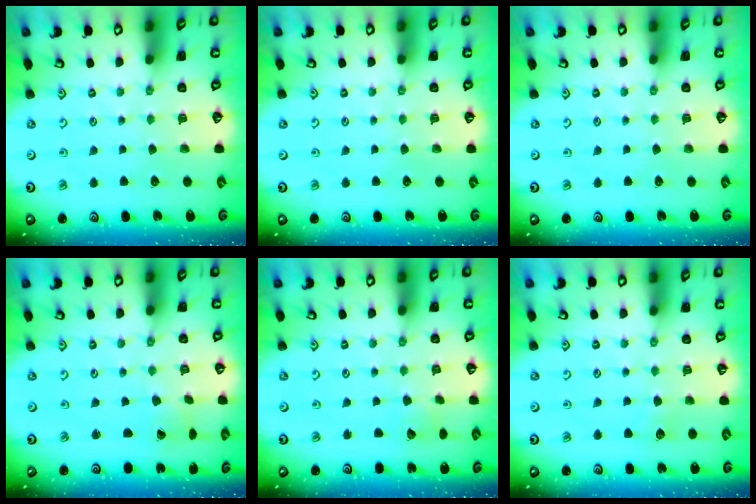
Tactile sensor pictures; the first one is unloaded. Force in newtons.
{"total": 0.0}
{"total": 0.0}
{"total": 1.5, "press": 1.5, "slide": 0.3}
{"total": 3.8, "press": 3.8, "slide": 0.4}
{"total": 4.8, "press": 4.7, "slide": 0.8}